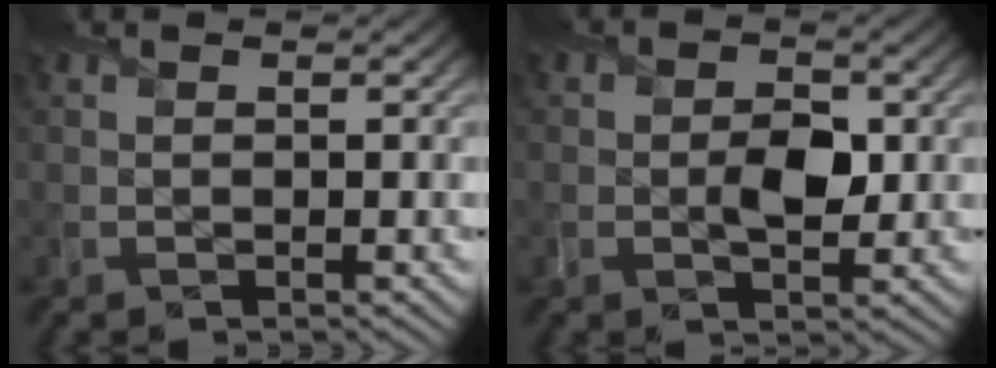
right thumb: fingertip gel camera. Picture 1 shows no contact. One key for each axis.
{"total": 3.4, "fx": -0.4, "fy": 2.1, "fz": 2.7, "tx": -0.048, "ty": -0.007, "tz": -0.008}